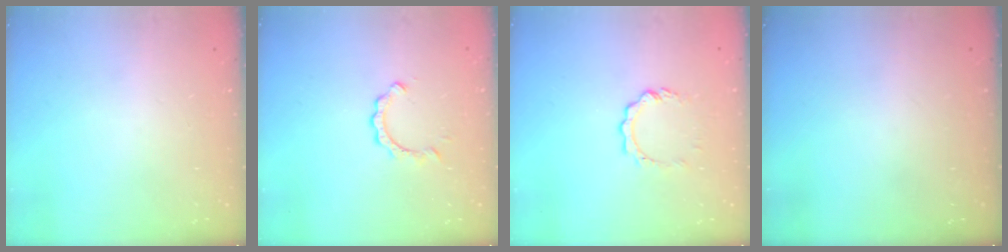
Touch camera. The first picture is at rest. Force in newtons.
{"total": 2.4, "press": 2.4, "slide": 0.3}
{"total": 4.7, "press": 4.7, "slide": 0.4}
{"total": 0.0}